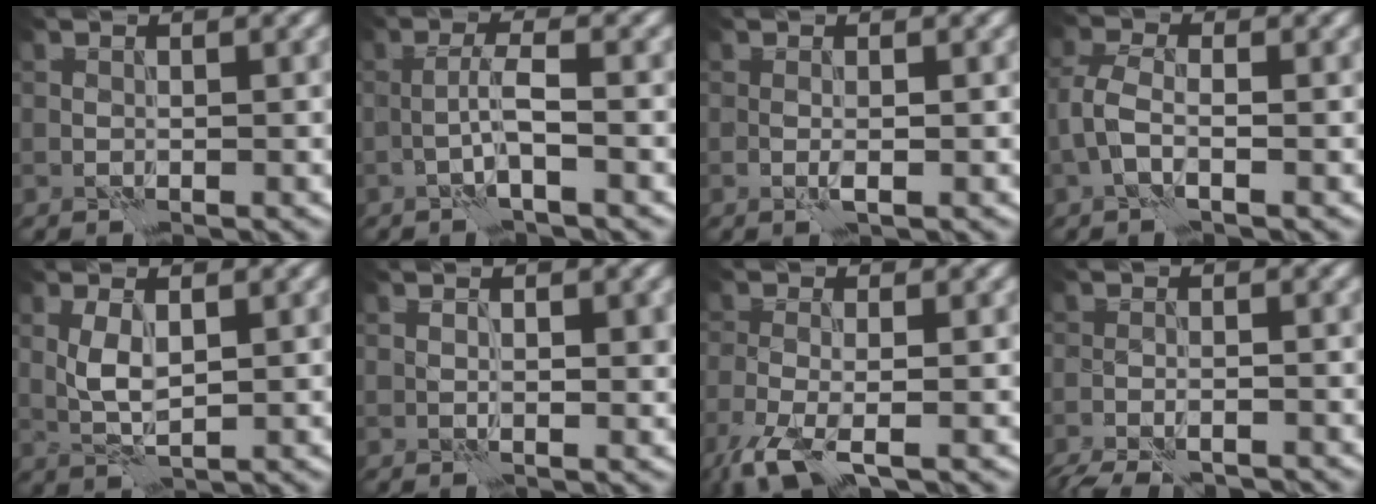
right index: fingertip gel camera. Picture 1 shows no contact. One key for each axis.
{"total": 2.4, "fx": -0.9, "fy": 0.1, "fz": 2.3, "tx": -0.043, "ty": 0.011, "tz": -0.023}
{"total": 1.0, "fx": -0.2, "fy": 0.2, "fz": 1.0, "tx": -0.022, "ty": -0.002, "tz": -0.004}
{"total": 2.8, "fx": -0.9, "fy": 1.2, "fz": 2.4, "tx": -0.057, "ty": 0.005, "tz": -0.026}
{"total": 2.9, "fx": 0.4, "fy": 1.1, "fz": 2.6, "tx": -0.061, "ty": 0.001, "tz": 0.010}
{"total": 1.4, "fx": 0.4, "fy": 0.5, "fz": 1.2, "tx": -0.017, "ty": -0.002, "tz": 0.009}
{"total": 4.7, "fx": -2.9, "fy": 1.4, "fz": 3.5, "tx": -0.085, "ty": -0.015, "tz": -0.065}
{"total": 5.7, "fx": -5.1, "fy": 1.1, "fz": 2.4, "tx": -0.040, "ty": -0.012, "tz": -0.076}